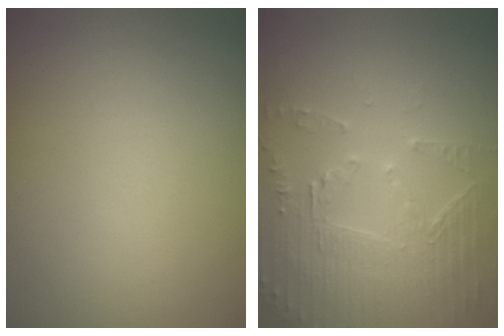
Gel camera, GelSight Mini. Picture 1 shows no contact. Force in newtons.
{"total": 5.1, "press": 3.7, "slide": 3.6}